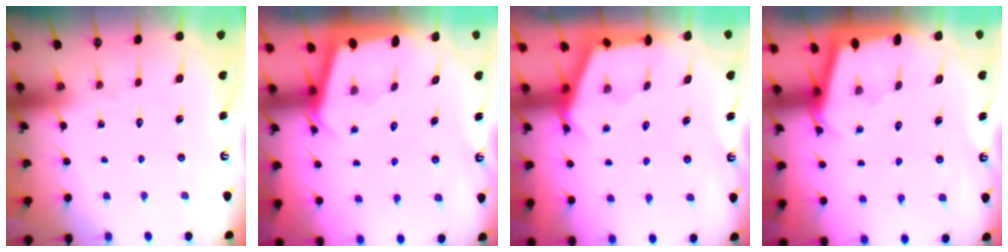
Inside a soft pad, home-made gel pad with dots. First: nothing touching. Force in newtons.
{"total": 2.0, "press": 2.0, "slide": 0.3}
{"total": 3.0, "press": 3.0, "slide": 0.4}
{"total": 2.0, "press": 2.0, "slide": 0.2}